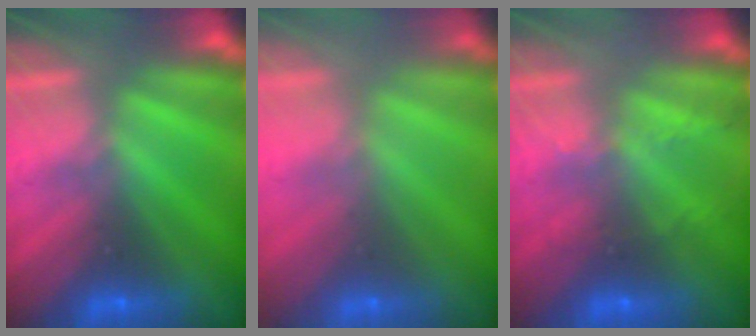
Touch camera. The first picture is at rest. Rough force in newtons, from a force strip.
{"total": 2.4}
{"total": 2.1}